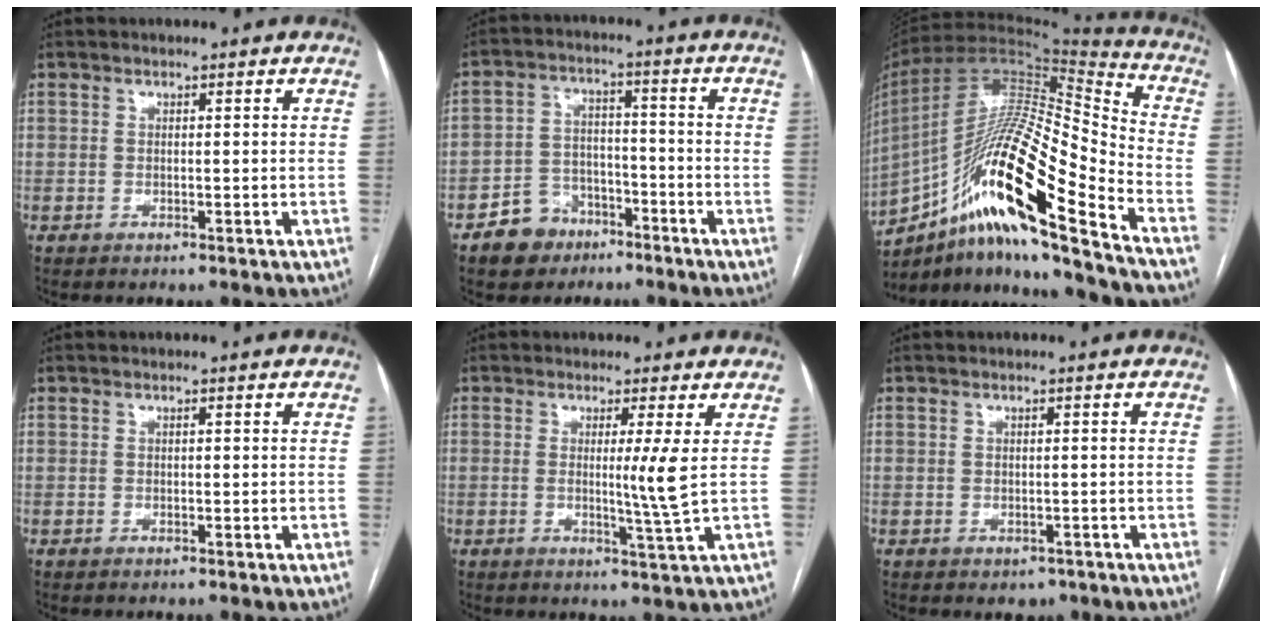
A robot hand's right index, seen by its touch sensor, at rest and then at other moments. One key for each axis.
{"total": 7.4, "fx": -4.7, "fy": 5.4, "fz": 1.9, "tx": -0.038, "ty": 0.017, "tz": -0.075}
{"total": 24.2, "fx": -13.7, "fy": 1.8, "fz": 19.9, "tx": -0.359, "ty": -0.007, "tz": -0.244}
{"total": 0.0}
{"total": 4.4, "fx": 0.6, "fy": -1.4, "fz": 4.1, "tx": -0.073, "ty": -0.016, "tz": 0.009}
{"total": 1.7, "fx": -1.0, "fy": 1.2, "fz": 0.7, "tx": -0.004, "ty": 0.002, "tz": -0.004}